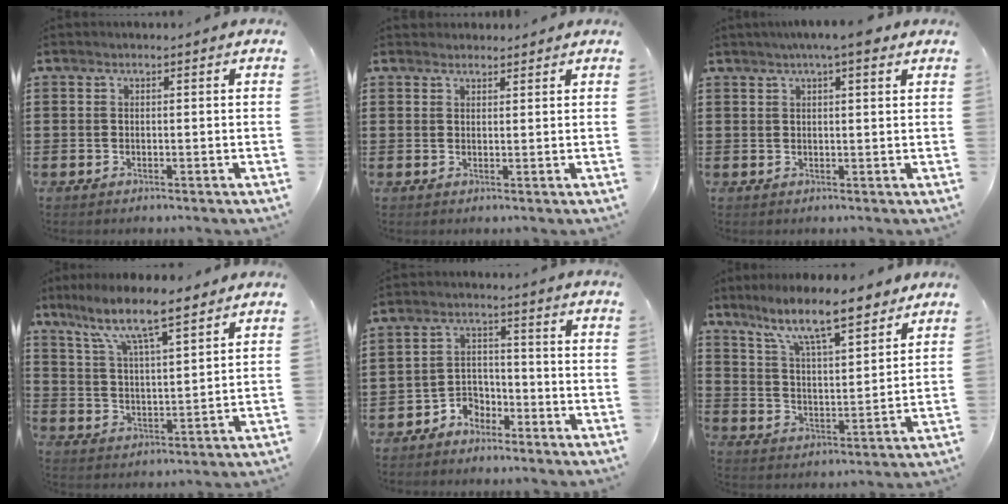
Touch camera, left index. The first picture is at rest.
{"total": 1.7, "force": [1.6, 0.5, 0.0], "torque": [-0.005, 0.002, 0.032]}
{"total": 3.9, "force": [2.6, 0.5, 2.9], "torque": [-0.054, 0.004, 0.043]}
{"total": 8.2, "force": [6.6, 1.2, 4.7], "torque": [-0.117, -0.029, 0.111]}
{"total": 4.0, "force": [-3.6, 1.7, 0.4], "torque": [-0.016, 0.010, -0.075]}
{"total": 9.8, "force": [8.0, 1.6, 5.4], "torque": [-0.123, -0.033, 0.137]}